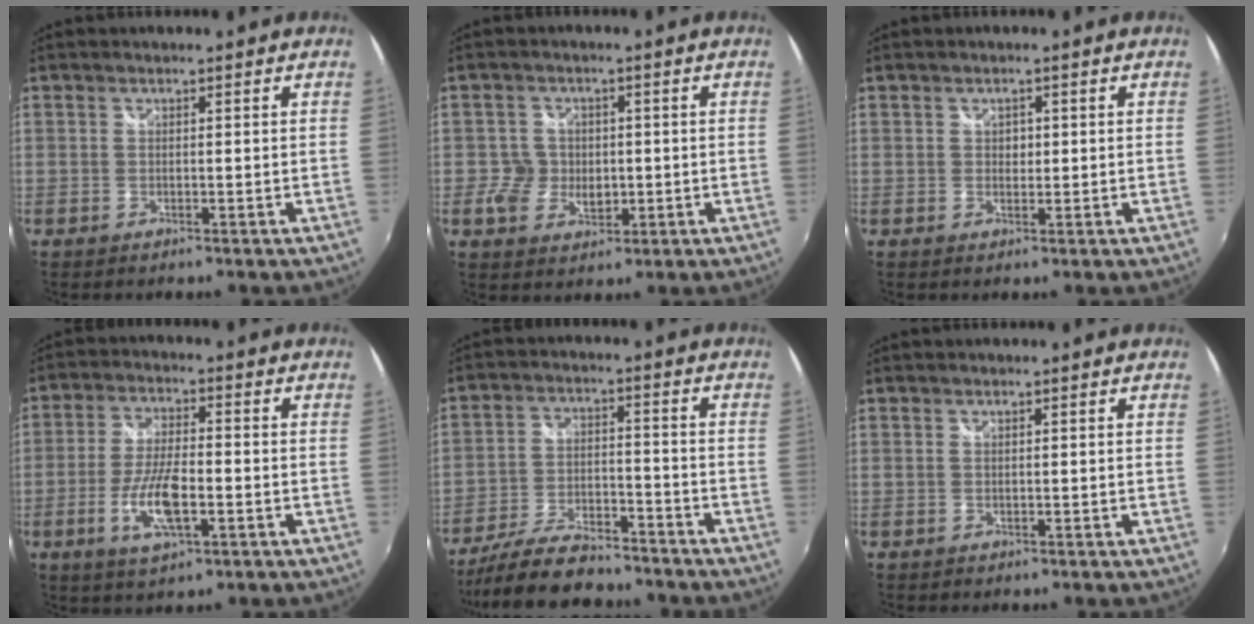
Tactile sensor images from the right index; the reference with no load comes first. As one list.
[{"total": 5.1, "force": [-0.5, 4.8, 1.6], "torque": [-0.042, 0.010, -0.009]}, {"total": 1.4, "force": [0.3, 1.2, 0.6], "torque": [-0.005, 0.002, 0.005]}, {"total": 9.1, "force": [-3.0, 2.9, 8.1], "torque": [-0.166, -0.007, -0.057]}, {"total": 14.5, "force": [-12.5, 4.3, 6.2], "torque": [-0.145, -0.012, -0.205]}, {"total": 0.0}]